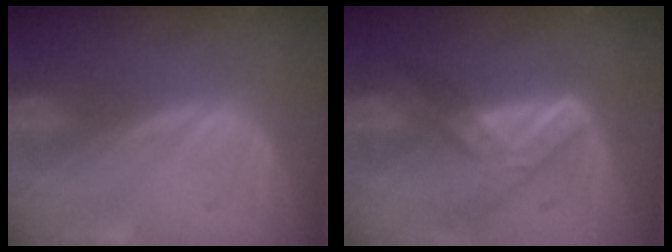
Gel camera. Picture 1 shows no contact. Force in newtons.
{"total": 7.2, "press": 6.2, "slide": 3.8}